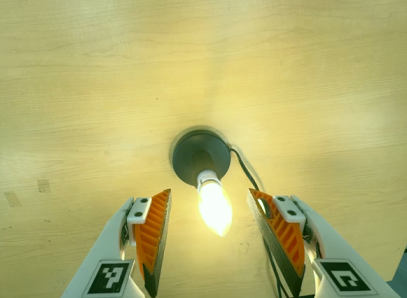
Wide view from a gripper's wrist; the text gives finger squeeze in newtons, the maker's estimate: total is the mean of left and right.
{"total": 0.0}